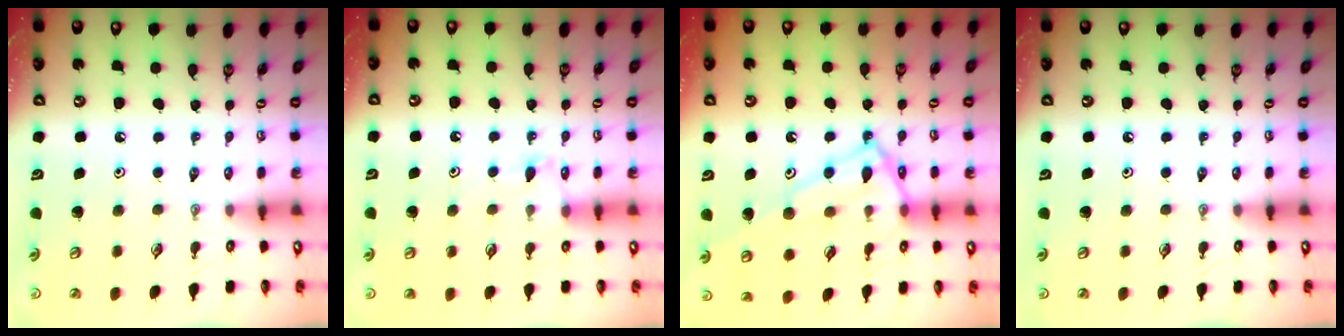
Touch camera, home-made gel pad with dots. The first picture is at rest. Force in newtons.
{"total": 6.0, "press": 6.0, "slide": 0.6}
{"total": 15.8, "press": 15.7, "slide": 0.7}
{"total": 0.0}